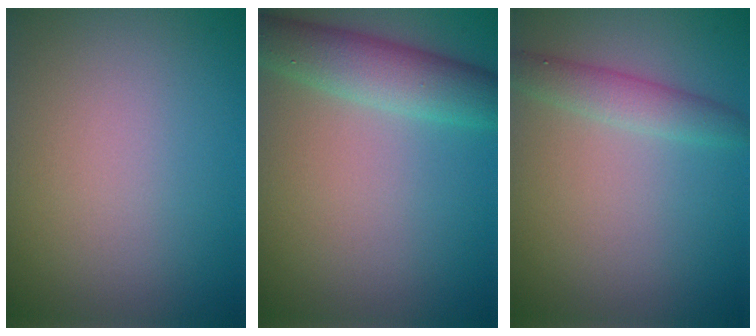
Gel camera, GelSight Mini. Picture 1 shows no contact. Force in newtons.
{"total": 4.9, "press": 4.9, "slide": 0.1}
{"total": 2.4, "press": 2.4, "slide": 0.1}